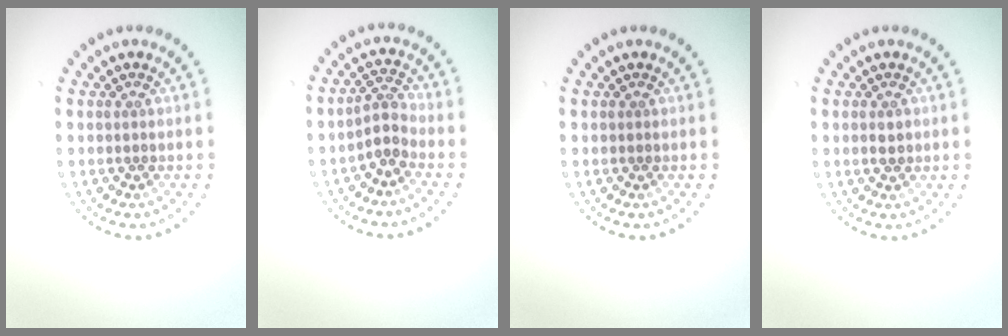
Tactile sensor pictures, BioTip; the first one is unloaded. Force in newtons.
{"total": 2.2, "press": 1.7, "slide": 1.4}
{"total": 0.0}
{"total": 1.0, "press": 1.0, "slide": 0.1}